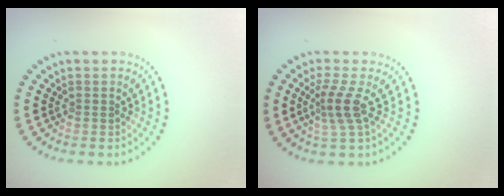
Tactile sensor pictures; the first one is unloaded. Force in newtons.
{"total": 2.6, "press": 1.9, "slide": 1.9}